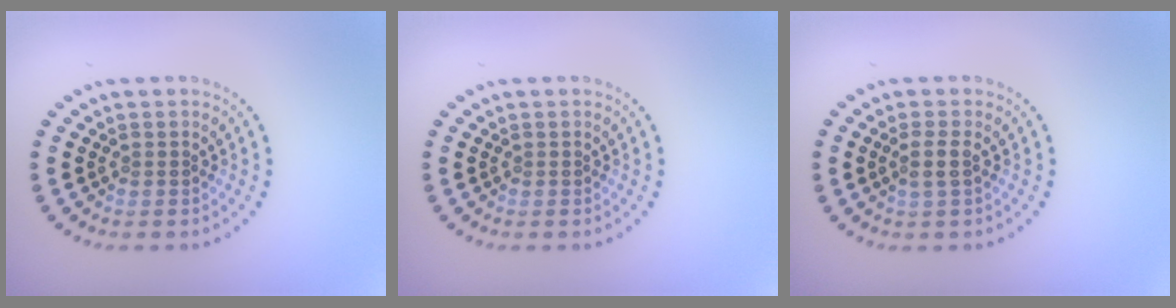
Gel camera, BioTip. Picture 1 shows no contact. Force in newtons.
{"total": 0.0}
{"total": 1.5, "press": 1.3, "slide": 0.8}